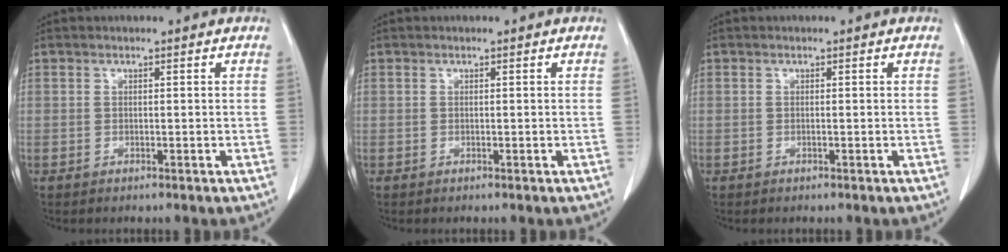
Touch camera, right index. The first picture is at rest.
{"total": 0.0}
{"total": 0.0}